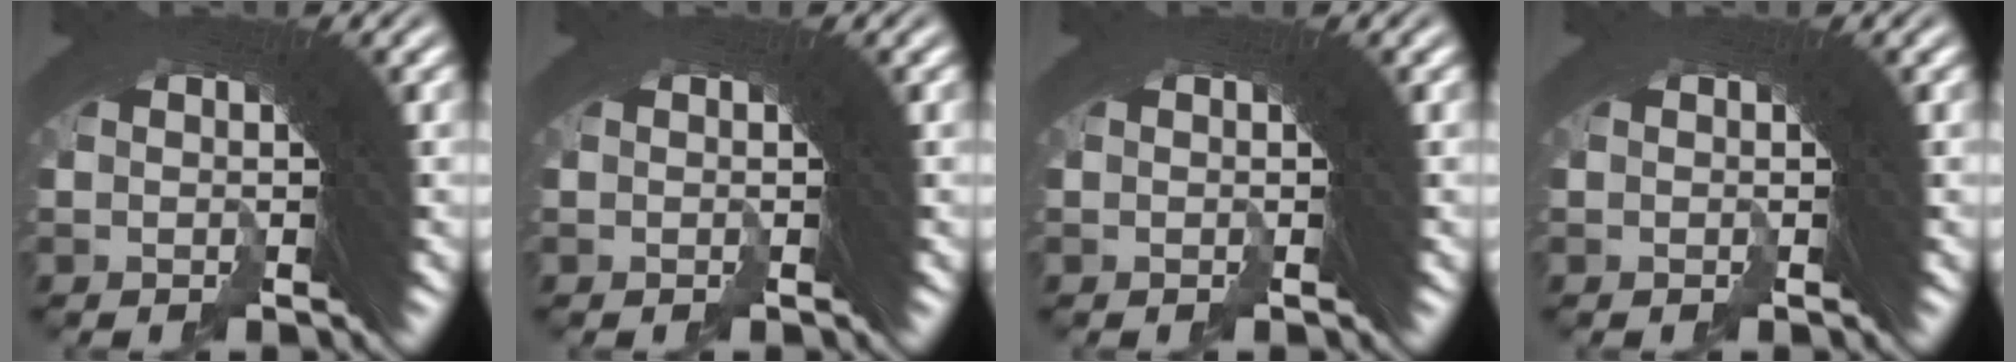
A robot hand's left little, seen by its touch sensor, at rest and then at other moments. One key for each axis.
{"total": 0.0}
{"total": 0.0}
{"total": 0.0}